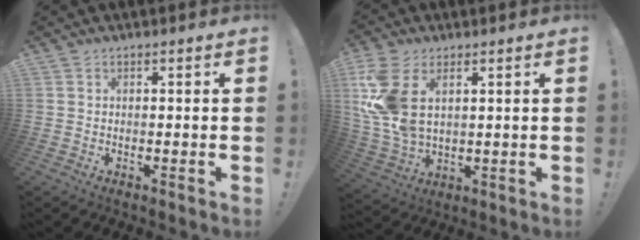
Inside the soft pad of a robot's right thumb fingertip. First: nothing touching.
{"total": 13.1, "force": [4.7, 7.3, 9.8], "torque": [-0.207, -0.019, 0.092]}